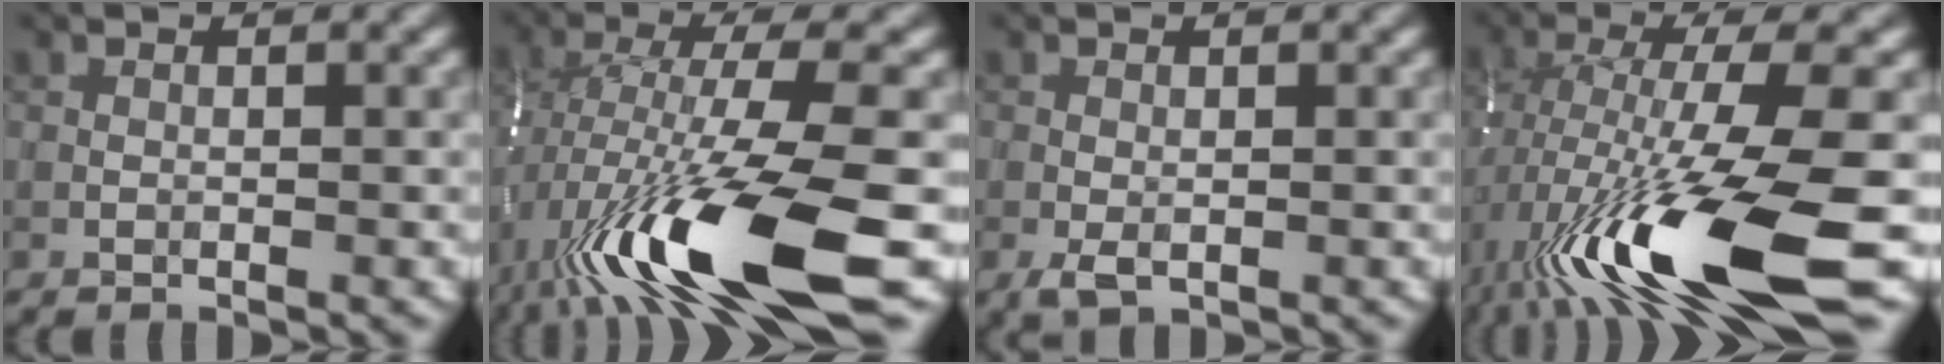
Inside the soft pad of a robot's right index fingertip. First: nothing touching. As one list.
[{"total": 14.2, "force": [-5.2, 3.3, 12.7], "torque": [-0.242, -0.007, -0.083]}, {"total": 1.6, "force": [-0.6, 0.7, 1.3], "torque": [-0.028, -0.005, -0.012]}, {"total": 14.3, "force": [-5.1, 3.0, 13.0], "torque": [-0.245, -0.012, -0.079]}]